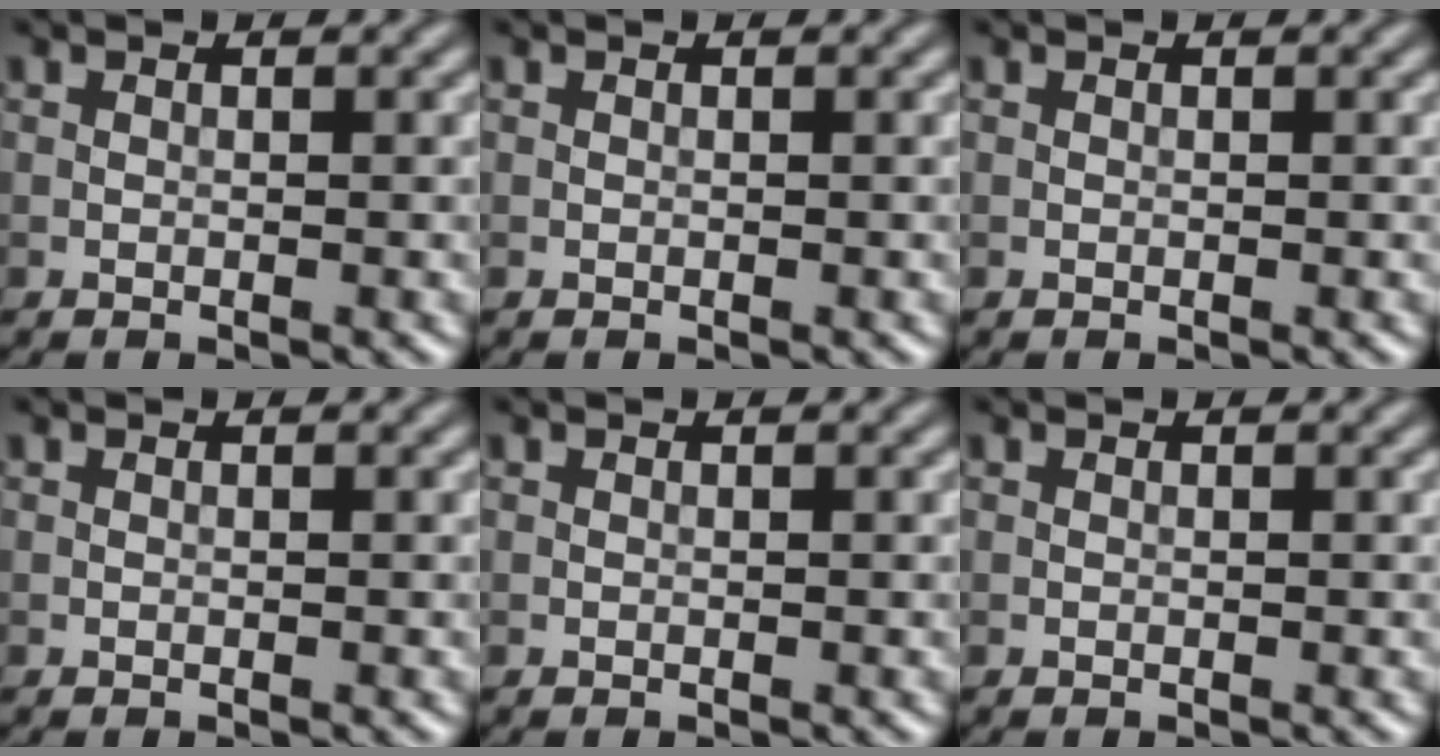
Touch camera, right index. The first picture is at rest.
{"total": 0.0}
{"total": 0.0}
{"total": 0.0}
{"total": 0.0}
{"total": 0.0}